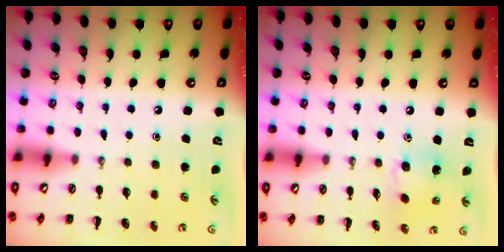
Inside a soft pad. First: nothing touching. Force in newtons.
{"total": 6.3, "press": 6.3, "slide": 0.7}